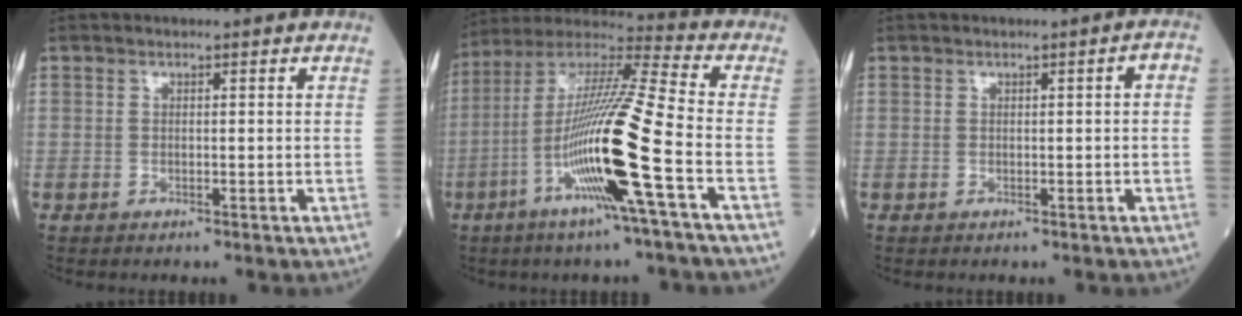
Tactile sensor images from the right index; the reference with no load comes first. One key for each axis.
{"total": 18.5, "fx": -6.0, "fy": -1.0, "fz": 17.5, "tx": -0.351, "ty": -0.016, "tz": -0.124}
{"total": 1.4, "fx": 0.0, "fy": 0.2, "fz": 1.3, "tx": -0.014, "ty": 0.005, "tz": -0.001}